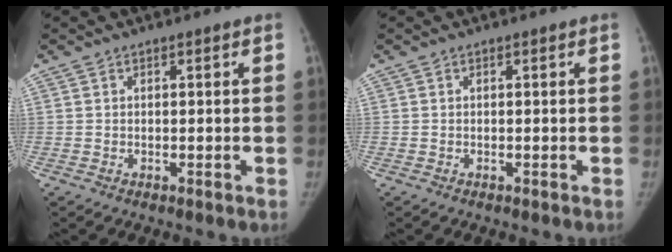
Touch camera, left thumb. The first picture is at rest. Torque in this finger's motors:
{"motor_torque": [-0.02, -0.01, 0.16, 0.12, -0.01]}